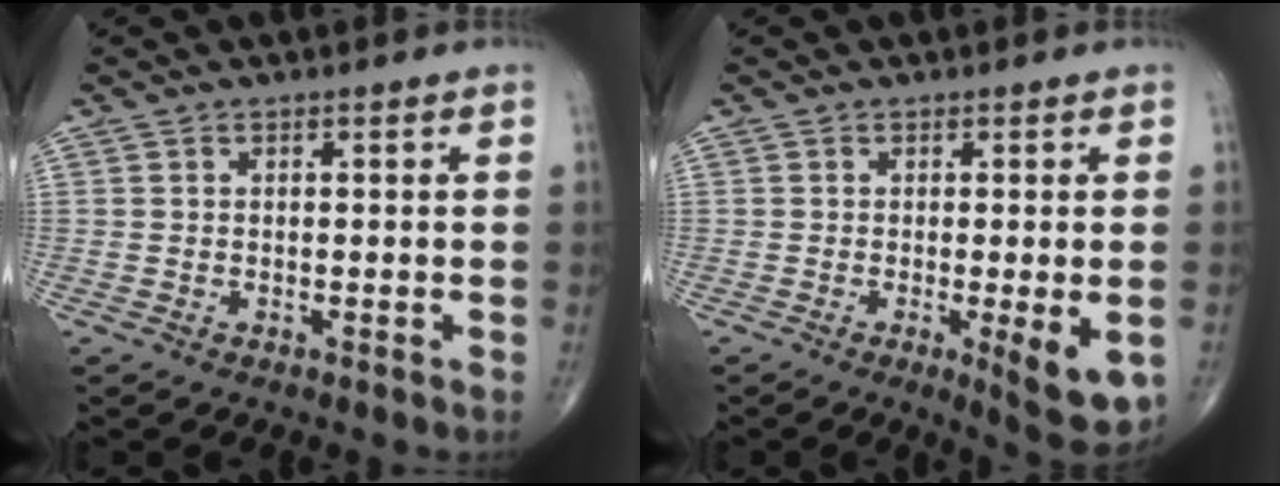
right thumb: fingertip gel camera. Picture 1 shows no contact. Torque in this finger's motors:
{"motor_torque": [0.84, 0.94, 0.67, -0.10, 0.17]}